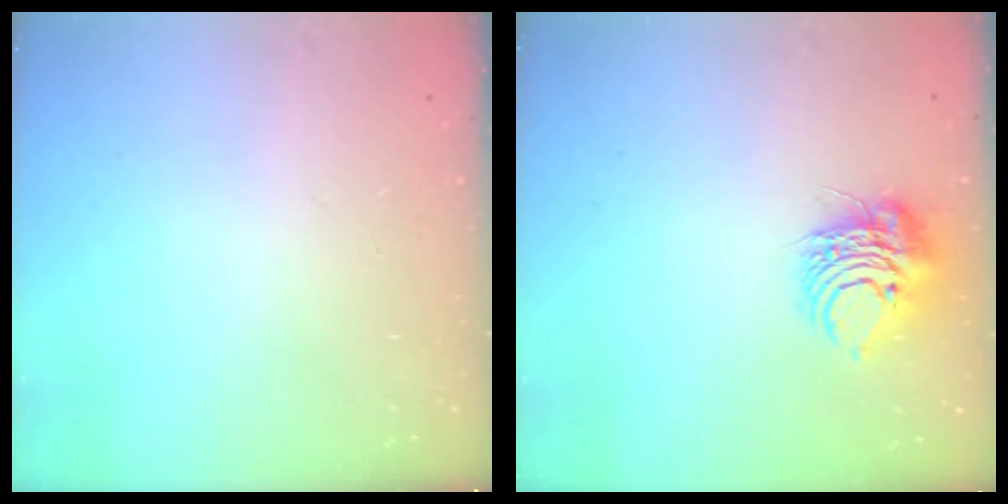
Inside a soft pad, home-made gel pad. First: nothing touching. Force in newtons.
{"total": 8.8, "press": 8.8, "slide": 0.9}